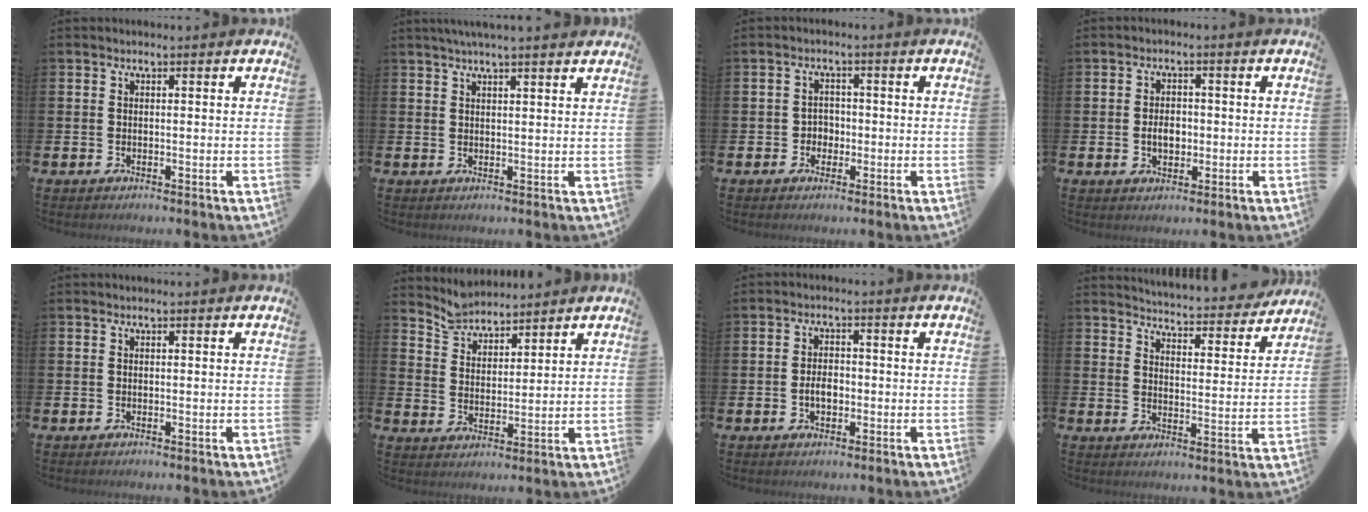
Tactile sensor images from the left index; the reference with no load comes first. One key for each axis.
{"total": 3.1, "fx": 2.9, "fy": -0.2, "fz": 1.2, "tx": -0.030, "ty": -0.005, "tz": 0.052}
{"total": 2.2, "fx": -0.7, "fy": 2.0, "fz": 0.6, "tx": -0.014, "ty": 0.005, "tz": -0.019}
{"total": 3.2, "fx": -0.4, "fy": 2.2, "fz": 2.3, "tx": -0.026, "ty": -0.002, "tz": -0.014}
{"total": 0.0}
{"total": 5.2, "fx": 5.0, "fy": 1.1, "fz": -0.2, "tx": -0.020, "ty": -0.027, "tz": 0.094}
{"total": 2.9, "fx": -0.6, "fy": 1.8, "fz": 2.2, "tx": -0.023, "ty": -0.005, "tz": -0.017}
{"total": 4.8, "fx": 4.8, "fy": 0.4, "fz": 0.3, "tx": -0.027, "ty": -0.042, "tz": 0.078}